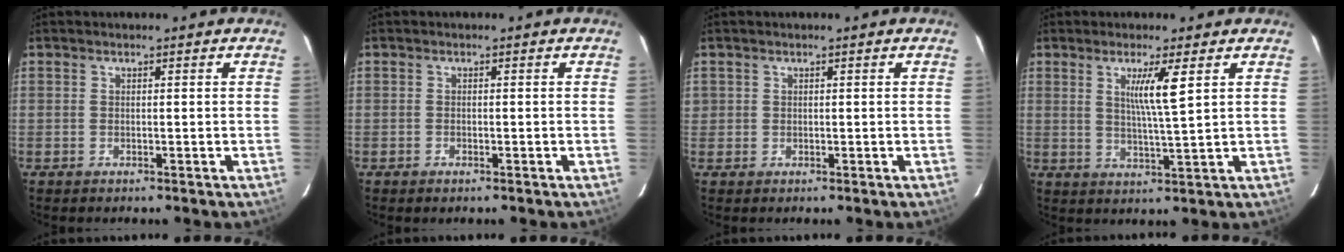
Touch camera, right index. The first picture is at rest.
{"total": 1.1, "force": [-0.6, 0.6, 0.7], "torque": [-0.017, 0.000, -0.005]}
{"total": 1.5, "force": [0.2, 1.5, 0.3], "torque": [-0.003, 0.011, 0.005]}
{"total": 6.0, "force": [2.1, -0.4, 5.5], "torque": [-0.100, -0.010, 0.038]}